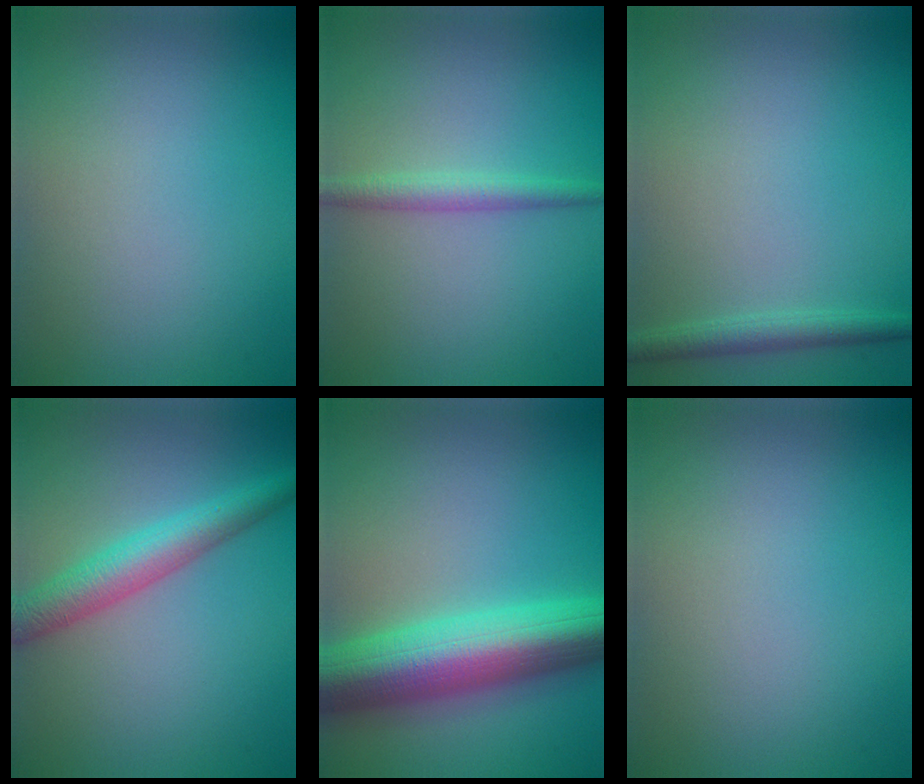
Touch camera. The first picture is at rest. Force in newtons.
{"total": 2.1, "press": 2.1, "slide": 0.0}
{"total": 1.9, "press": 1.9, "slide": 0.1}
{"total": 4.4, "press": 4.4, "slide": 0.1}
{"total": 10.8, "press": 10.8, "slide": 0.2}
{"total": 0.0}